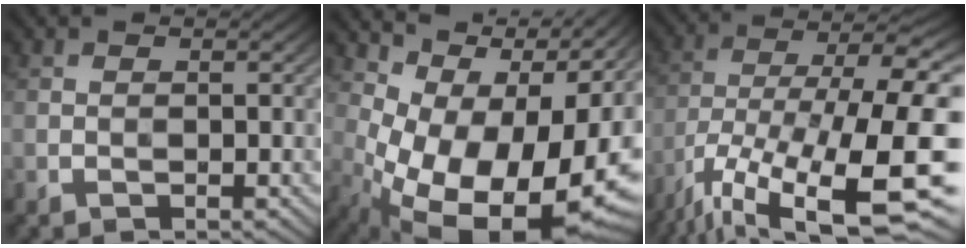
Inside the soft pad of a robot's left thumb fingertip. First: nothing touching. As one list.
[{"total": 16.2, "force": [-0.1, 8.4, 13.8], "torque": [-0.188, -0.010, 0.028]}, {"total": 19.6, "force": [-9.2, 8.0, 15.3], "torque": [-0.281, -0.012, -0.151]}]